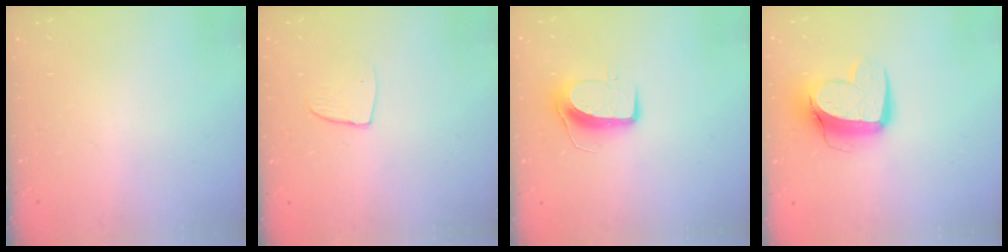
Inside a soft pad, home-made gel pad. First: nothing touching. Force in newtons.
{"total": 4.3, "press": 4.3, "slide": 0.3}
{"total": 9.9, "press": 9.8, "slide": 1.1}
{"total": 12.4, "press": 12.3, "slide": 1.5}